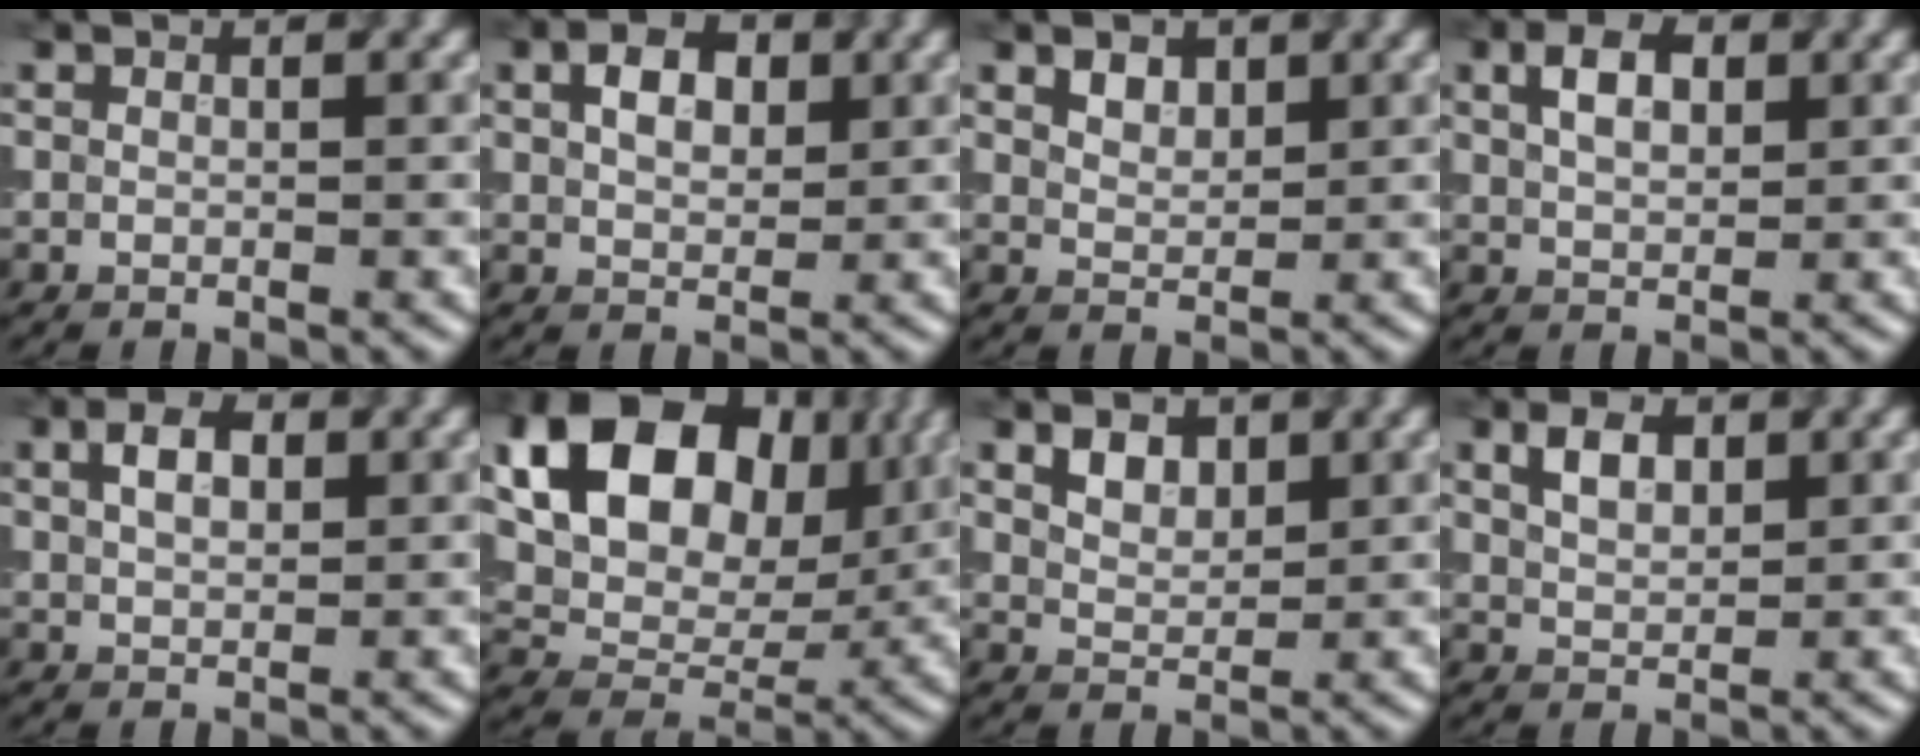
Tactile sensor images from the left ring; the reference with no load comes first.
{"total": 3.5, "force": [1.1, 2.2, 2.5], "torque": [-0.045, 0.006, 0.017]}
{"total": 1.8, "force": [1.2, 1.1, 0.8], "torque": [-0.015, 0.002, 0.024]}
{"total": 3.5, "force": [1.3, 2.1, 2.6], "torque": [-0.049, 0.007, 0.024]}
{"total": 2.9, "force": [1.0, 1.7, 2.1], "torque": [-0.042, 0.006, 0.018]}
{"total": 14.8, "force": [5.0, 10.3, 9.4], "torque": [-0.169, 0.031, 0.083]}
{"total": 2.4, "force": [1.4, 1.4, 1.3], "torque": [-0.025, 0.001, 0.027]}
{"total": 2.8, "force": [1.3, 1.6, 1.8], "torque": [-0.036, 0.004, 0.027]}